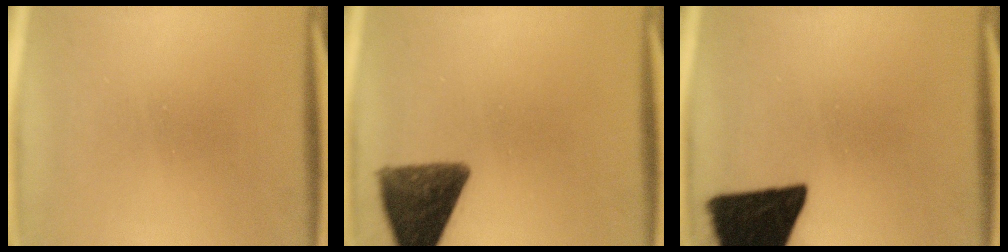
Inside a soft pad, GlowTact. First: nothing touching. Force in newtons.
{"total": 11.4}
{"total": 18.1}